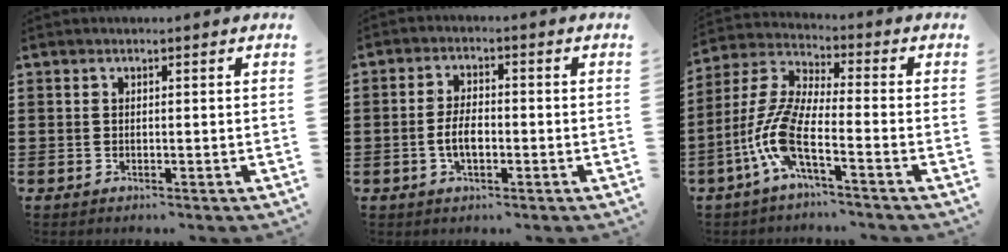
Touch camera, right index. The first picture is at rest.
{"total": 4.3, "force": [-0.9, 2.0, 3.7], "torque": [-0.086, 0.000, -0.022]}
{"total": 9.4, "force": [-4.3, 2.0, 8.1], "torque": [-0.206, -0.021, -0.090]}